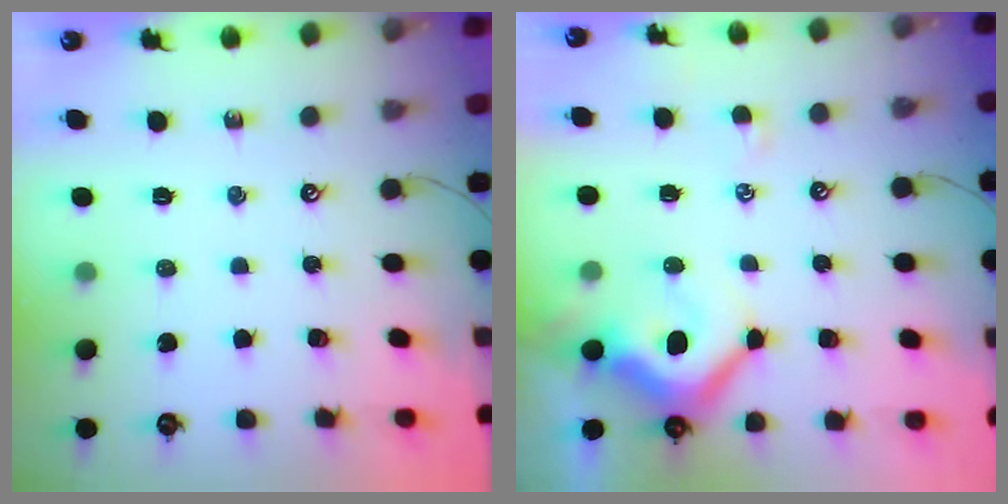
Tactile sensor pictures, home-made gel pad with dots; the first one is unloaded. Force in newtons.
{"total": 7.1, "press": 6.9, "slide": 1.5}